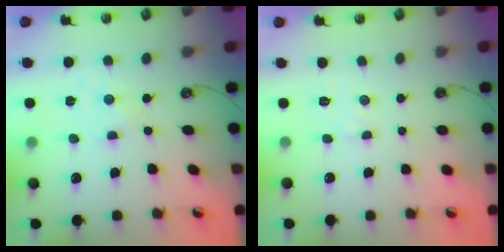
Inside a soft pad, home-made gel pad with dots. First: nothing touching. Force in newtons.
{"total": 4.8, "press": 4.8, "slide": 0.7}